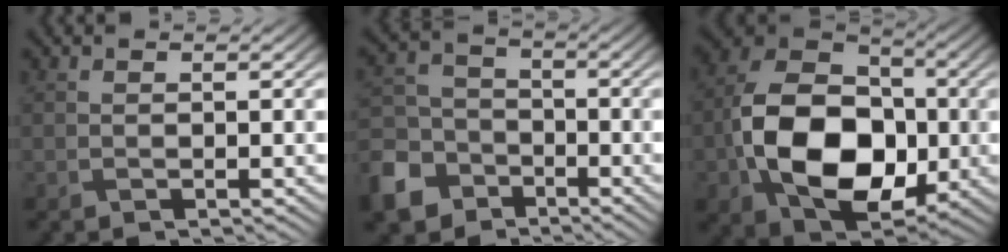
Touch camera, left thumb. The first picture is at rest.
{"total": 10.0, "force": [-5.9, 7.1, 3.7], "torque": [-0.117, -0.035, -0.124]}
{"total": 15.5, "force": [-3.1, 10.8, 10.6], "torque": [-0.205, -0.018, -0.058]}